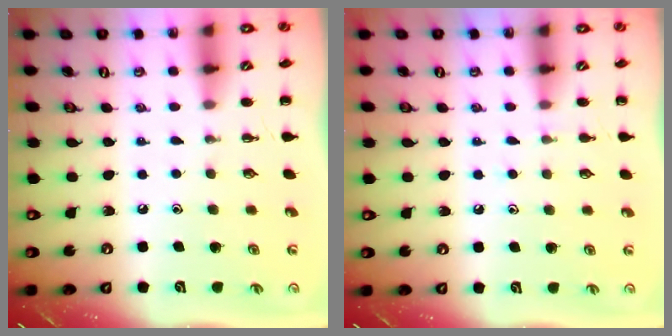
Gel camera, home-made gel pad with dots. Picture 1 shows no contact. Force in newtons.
{"total": 4.5, "press": 4.3, "slide": 1.3}